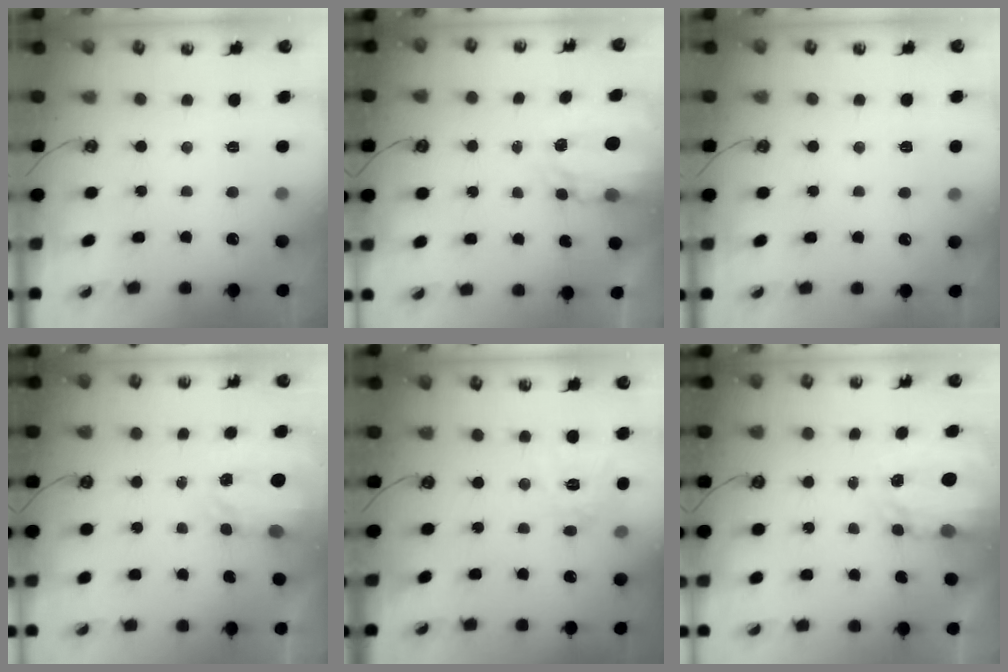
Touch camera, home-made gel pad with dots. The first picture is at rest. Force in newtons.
{"total": 3.9, "press": 3.9, "slide": 0.1}
{"total": 3.0, "press": 3.0, "slide": 0.3}
{"total": 3.8, "press": 3.7, "slide": 0.6}
{"total": 10.3, "press": 10.3, "slide": 0.6}
{"total": 3.9, "press": 3.9, "slide": 0.3}